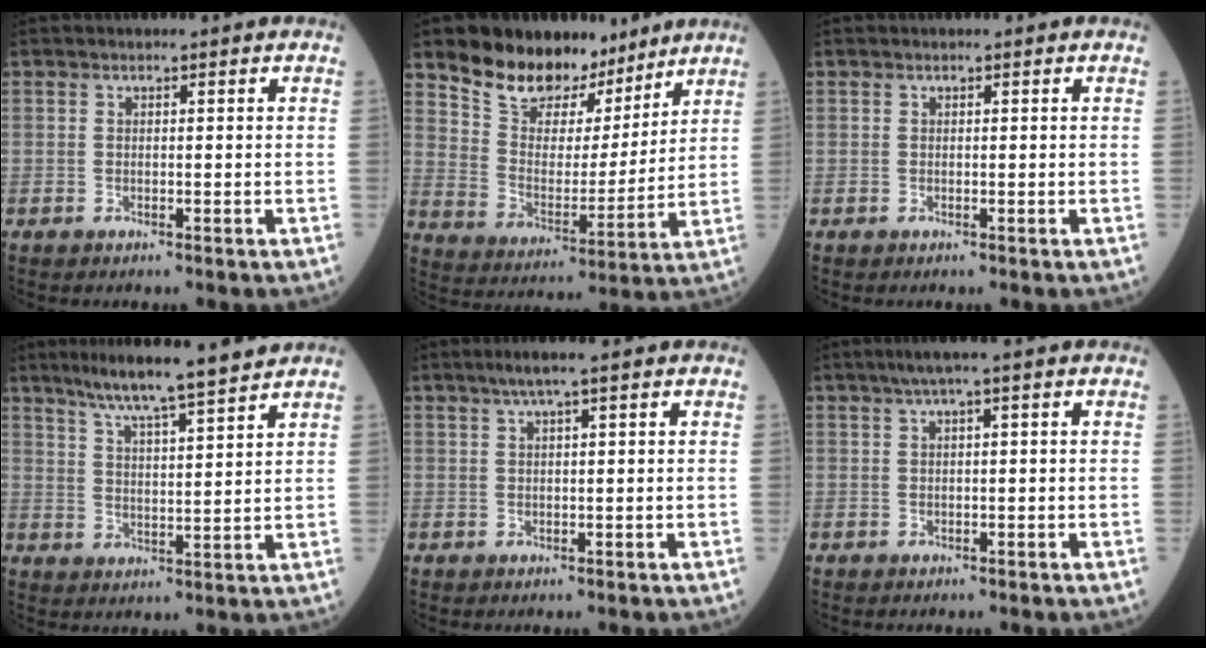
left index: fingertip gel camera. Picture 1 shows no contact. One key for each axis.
{"total": 13.7, "fx": 11.1, "fy": 6.4, "fz": 4.7, "tx": -0.081, "ty": 0.010, "tz": 0.199}
{"total": 0.0}
{"total": 10.5, "fx": 9.0, "fy": -0.6, "fz": 5.3, "tx": -0.087, "ty": 0.009, "tz": 0.141}
{"total": 3.1, "fx": 2.0, "fy": -0.3, "fz": 2.4, "tx": -0.051, "ty": 0.011, "tz": 0.039}
{"total": 2.8, "fx": 1.5, "fy": -0.2, "fz": 2.4, "tx": -0.051, "ty": 0.018, "tz": 0.030}